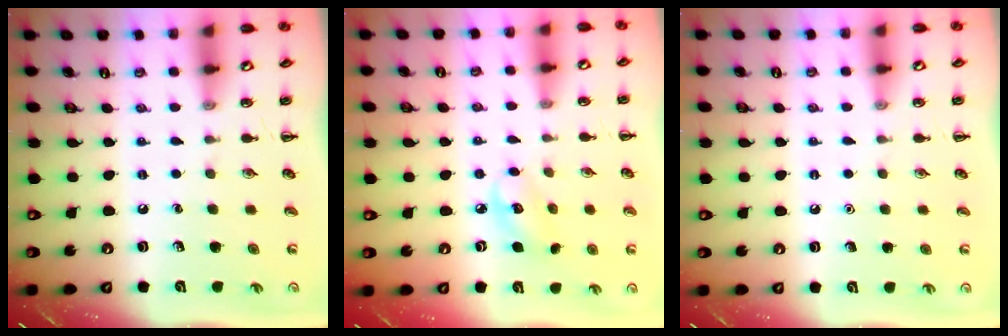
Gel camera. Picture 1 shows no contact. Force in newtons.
{"total": 5.8, "press": 5.7, "slide": 1.0}
{"total": 1.5, "press": 1.5, "slide": 0.1}